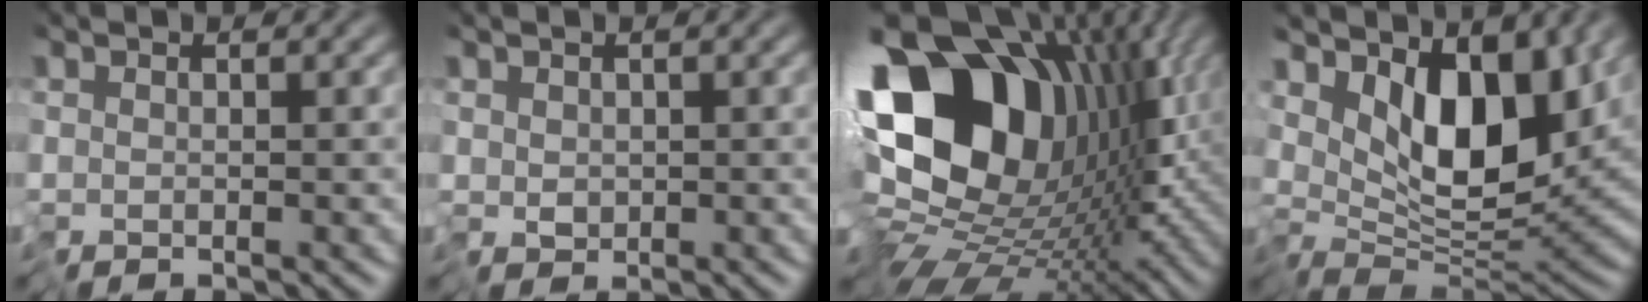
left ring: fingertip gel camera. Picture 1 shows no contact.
{"total": 1.1, "force": [0.1, 0.9, 0.7], "torque": [-0.018, -0.001, 0.003]}
{"total": 18.2, "force": [3.6, 13.2, 12.0], "torque": [-0.229, -0.006, 0.085]}
{"total": 7.9, "force": [3.5, 3.6, 6.0], "torque": [-0.097, -0.017, 0.057]}